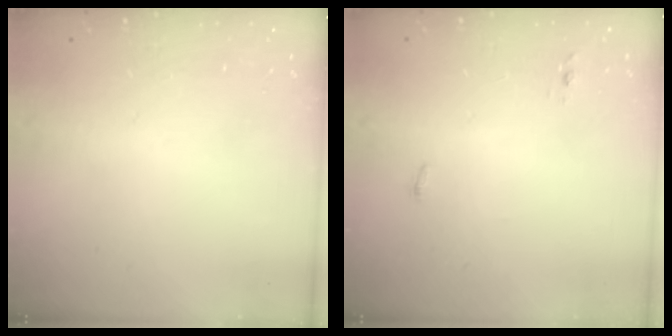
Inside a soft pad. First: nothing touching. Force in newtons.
{"total": 3.4, "press": 3.2, "slide": 1.1}